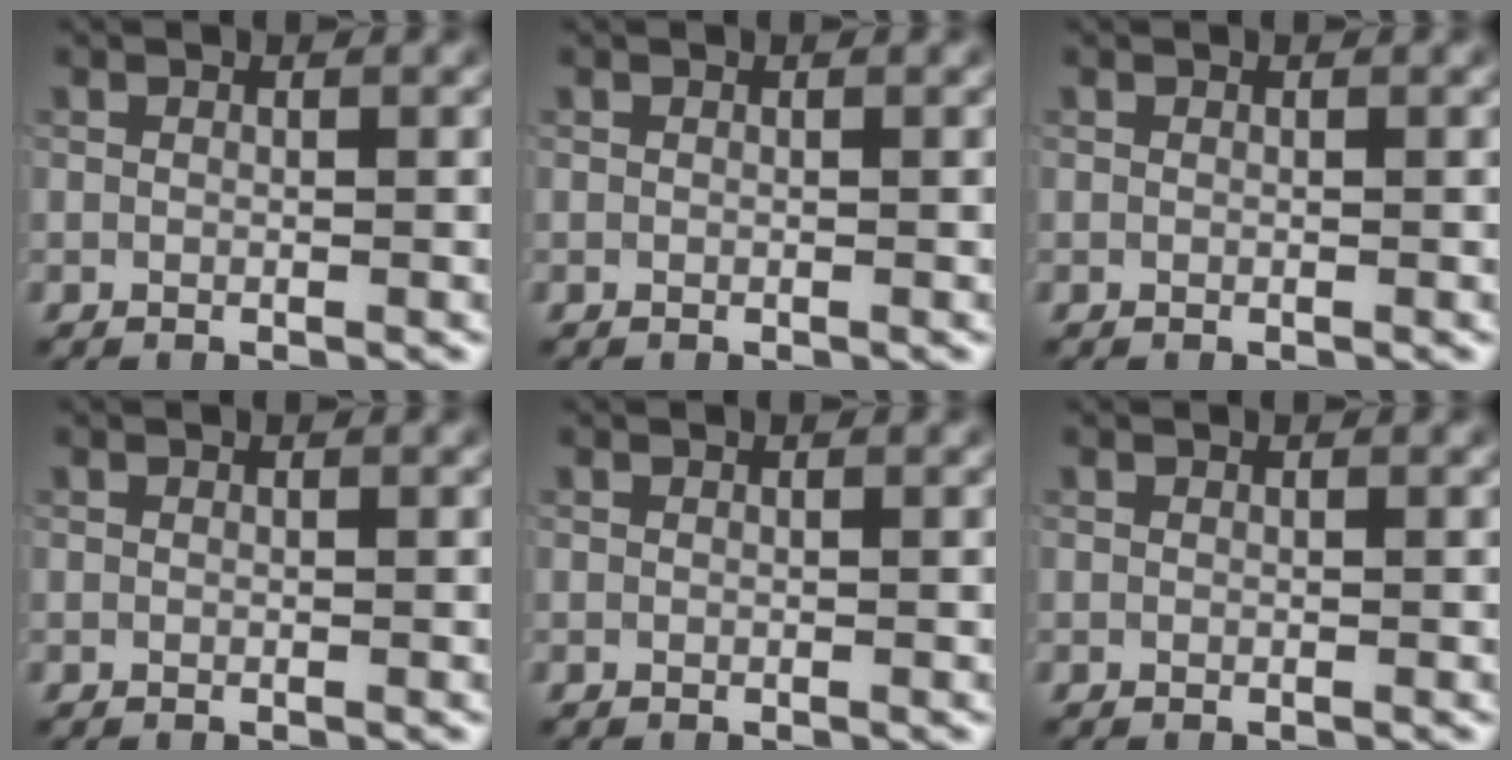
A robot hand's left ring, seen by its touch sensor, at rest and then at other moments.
{"total": 0.0}
{"total": 0.0}
{"total": 0.0}
{"total": 0.0}
{"total": 0.0}